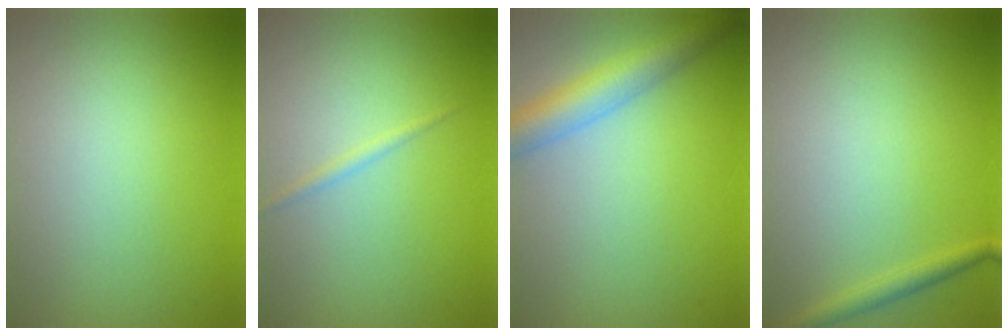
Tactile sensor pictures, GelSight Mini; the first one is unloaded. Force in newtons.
{"total": 0.8, "press": 0.8, "slide": 0.1}
{"total": 4.8, "press": 4.8, "slide": 0.1}
{"total": 1.5, "press": 1.4, "slide": 0.1}